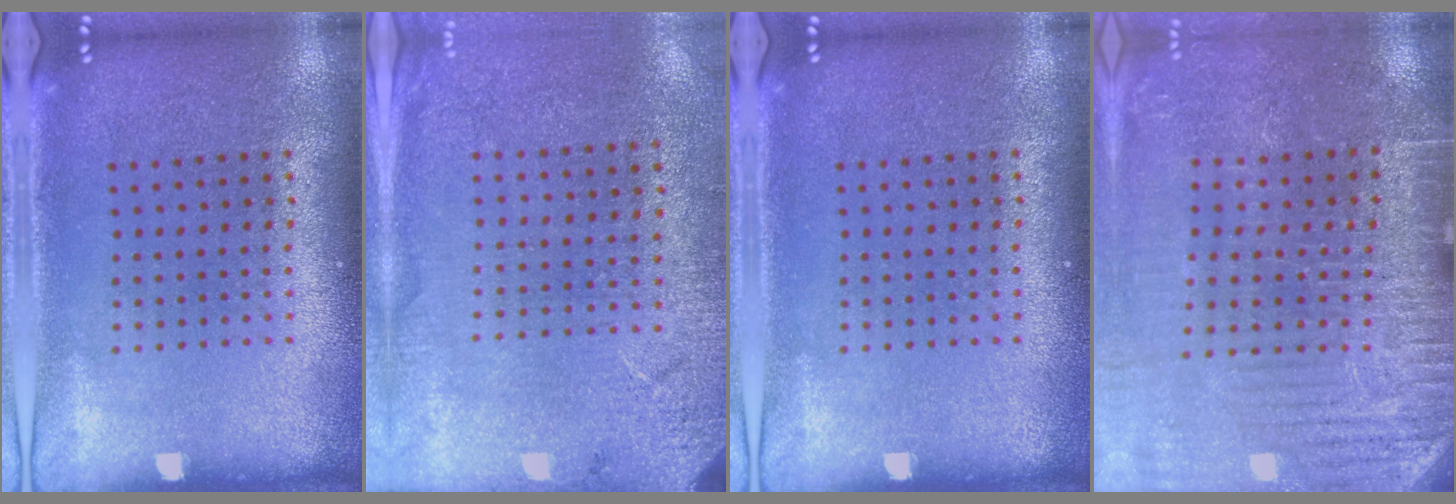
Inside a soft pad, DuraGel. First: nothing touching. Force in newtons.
{"total": 2.6, "press": 2.5, "slide": 0.7}
{"total": 0.0}
{"total": 3.3, "press": 3.3, "slide": 0.1}